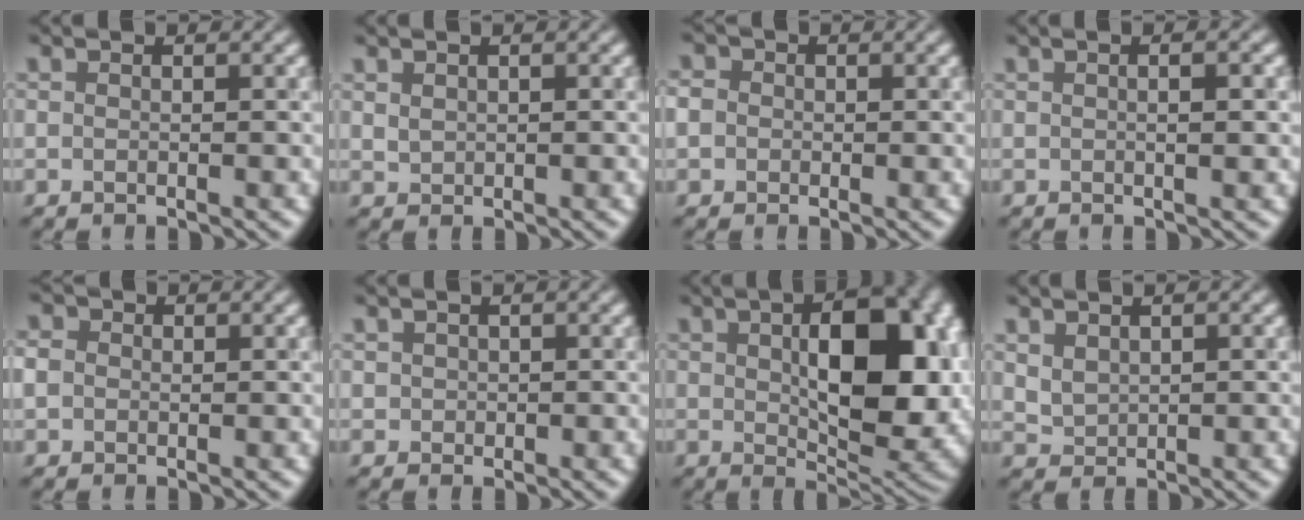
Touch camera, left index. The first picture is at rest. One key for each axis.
{"total": 0.9, "fx": 0.4, "fy": 0.6, "fz": 0.5, "tx": -0.014, "ty": 0.000, "tz": 0.012}
{"total": 2.8, "fx": 0.5, "fy": 2.5, "fz": 1.2, "tx": -0.005, "ty": 0.014, "tz": -0.020}
{"total": 2.1, "fx": 0.2, "fy": 0.5, "fz": 2.0, "tx": -0.024, "ty": 0.001, "tz": 0.000}
{"total": 2.1, "fx": 0.4, "fy": 1.9, "fz": 0.9, "tx": -0.019, "ty": 0.008, "tz": -0.006}
{"total": 0.7, "fx": 0.2, "fy": 0.6, "fz": 0.1, "tx": 0.000, "ty": -0.002, "tz": 0.004}
{"total": 12.5, "fx": 1.3, "fy": 6.4, "fz": 10.6, "tx": -0.139, "ty": -0.007, "tz": 0.034}
{"total": 1.7, "fx": 0.9, "fy": 1.2, "fz": 0.9, "tx": -0.021, "ty": -0.004, "tz": 0.025}